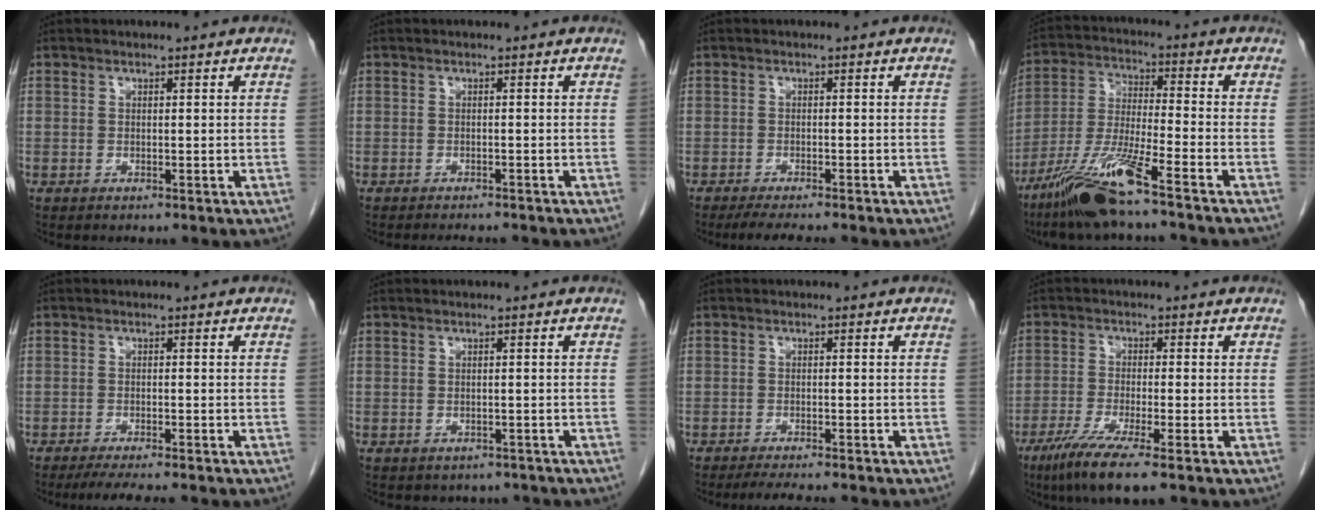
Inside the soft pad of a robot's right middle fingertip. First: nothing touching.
{"total": 4.1, "force": [-3.8, 0.9, 1.4], "torque": [-0.016, -0.006, -0.048]}
{"total": 5.4, "force": [-4.6, 0.4, 2.9], "torque": [-0.042, -0.013, -0.070]}
{"total": 13.1, "force": [-9.1, -0.1, 9.3], "torque": [-0.193, -0.030, -0.171]}
{"total": 6.8, "force": [-5.7, 0.6, 3.6], "torque": [-0.049, -0.014, -0.086]}
{"total": 3.8, "force": [-3.2, 2.0, 0.3], "torque": [-0.001, 0.009, -0.036]}
{"total": 5.8, "force": [-5.0, 0.5, 2.8], "torque": [-0.040, -0.013, -0.075]}
{"total": 7.8, "force": [-5.1, 0.0, 6.0], "torque": [-0.111, -0.022, -0.088]}